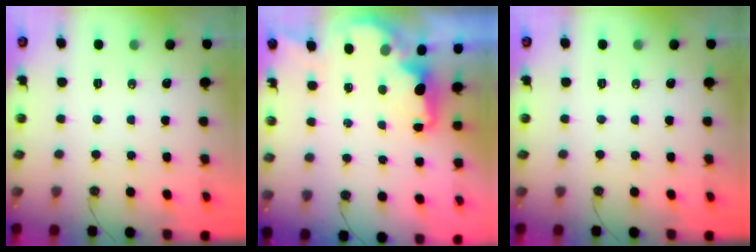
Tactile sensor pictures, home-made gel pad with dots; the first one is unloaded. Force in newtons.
{"total": 2.2, "press": 2.0, "slide": 0.9}
{"total": 0.0}